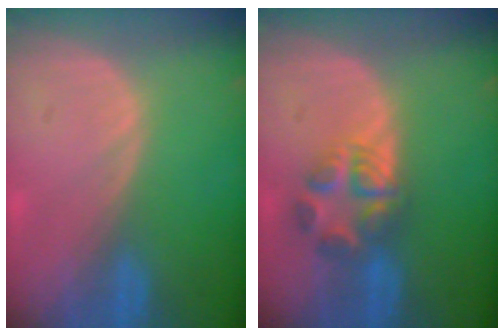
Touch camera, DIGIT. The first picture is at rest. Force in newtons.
{"total": 5.6, "press": 5.5, "slide": 1.0}